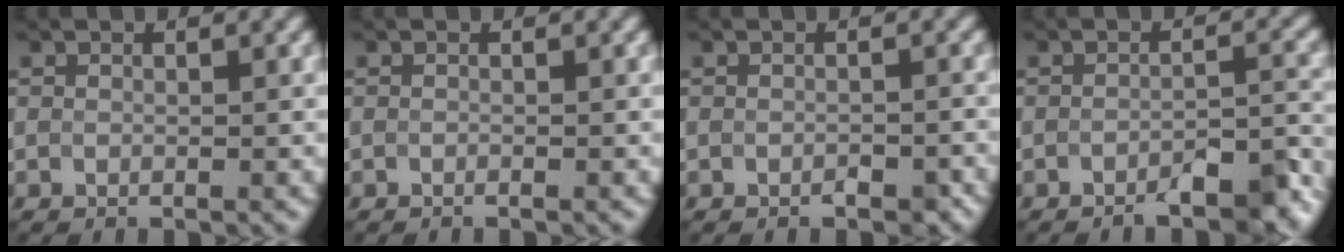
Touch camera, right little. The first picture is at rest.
{"total": 0.6, "force": [-0.6, 0.2, 0.2], "torque": [0.003, -0.007, -0.012]}
{"total": 1.6, "force": [-1.5, 0.3, 0.4], "torque": [-0.012, -0.005, -0.021]}
{"total": 4.9, "force": [-4.2, 0.9, 2.4], "torque": [-0.030, 0.004, -0.056]}